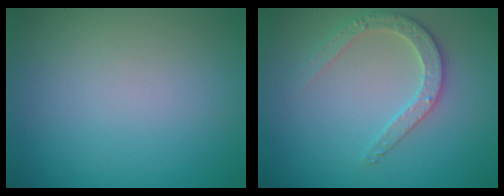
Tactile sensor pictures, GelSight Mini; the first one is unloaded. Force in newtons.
{"total": 2.8, "press": 2.7, "slide": 0.5}